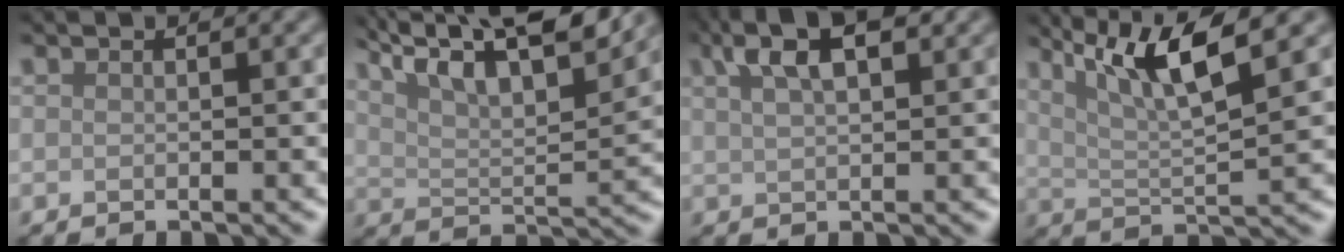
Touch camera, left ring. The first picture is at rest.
{"total": 14.4, "force": [9.9, 4.2, 9.5], "torque": [-0.145, 0.032, 0.121]}
{"total": 5.6, "force": [3.1, 2.1, 4.2], "torque": [-0.075, 0.016, 0.050]}
{"total": 6.9, "force": [3.4, 1.4, 5.8], "torque": [-0.103, 0.007, 0.065]}